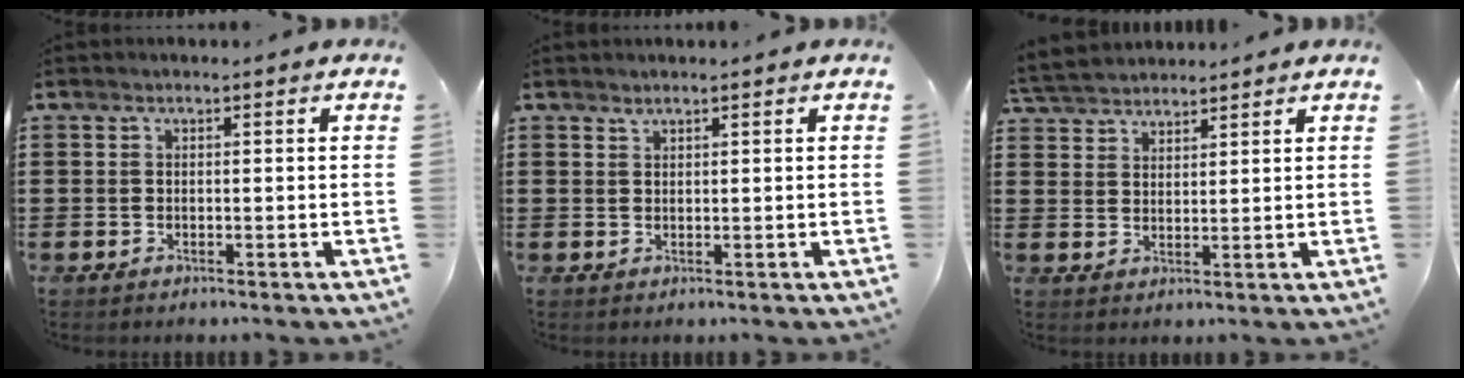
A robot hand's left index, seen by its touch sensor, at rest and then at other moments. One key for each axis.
{"total": 0.8, "fx": 0.7, "fy": 0.1, "fz": 0.2, "tx": -0.006, "ty": -0.001, "tz": 0.014}
{"total": 4.0, "fx": 3.9, "fy": 1.1, "fz": 0.4, "tx": -0.022, "ty": -0.005, "tz": 0.072}